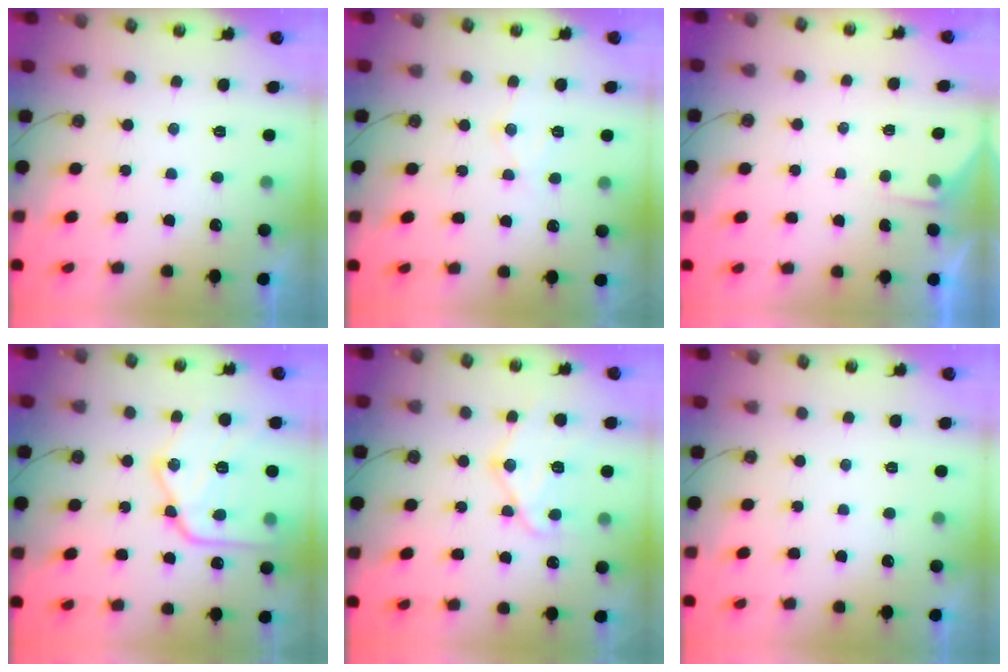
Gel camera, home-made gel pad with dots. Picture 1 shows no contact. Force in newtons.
{"total": 7.4, "press": 7.4, "slide": 0.5}
{"total": 2.1, "press": 2.0, "slide": 0.3}
{"total": 19.5, "press": 19.5, "slide": 1.2}
{"total": 13.9, "press": 13.8, "slide": 1.4}
{"total": 0.0}